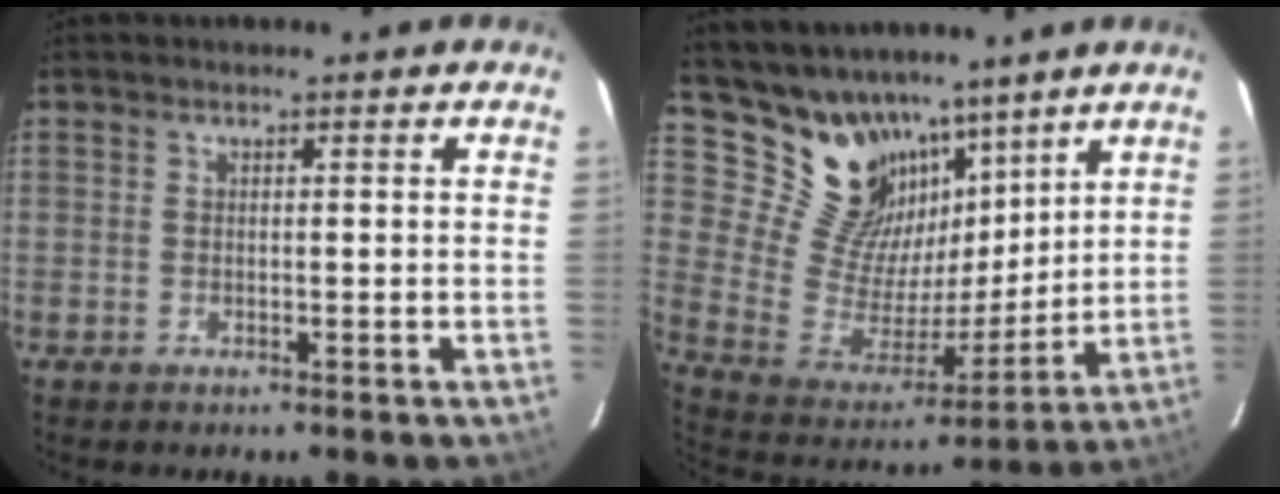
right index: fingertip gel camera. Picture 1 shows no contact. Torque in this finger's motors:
{"motor_torque": [-0.09, 0.64, 0.07, -0.02]}